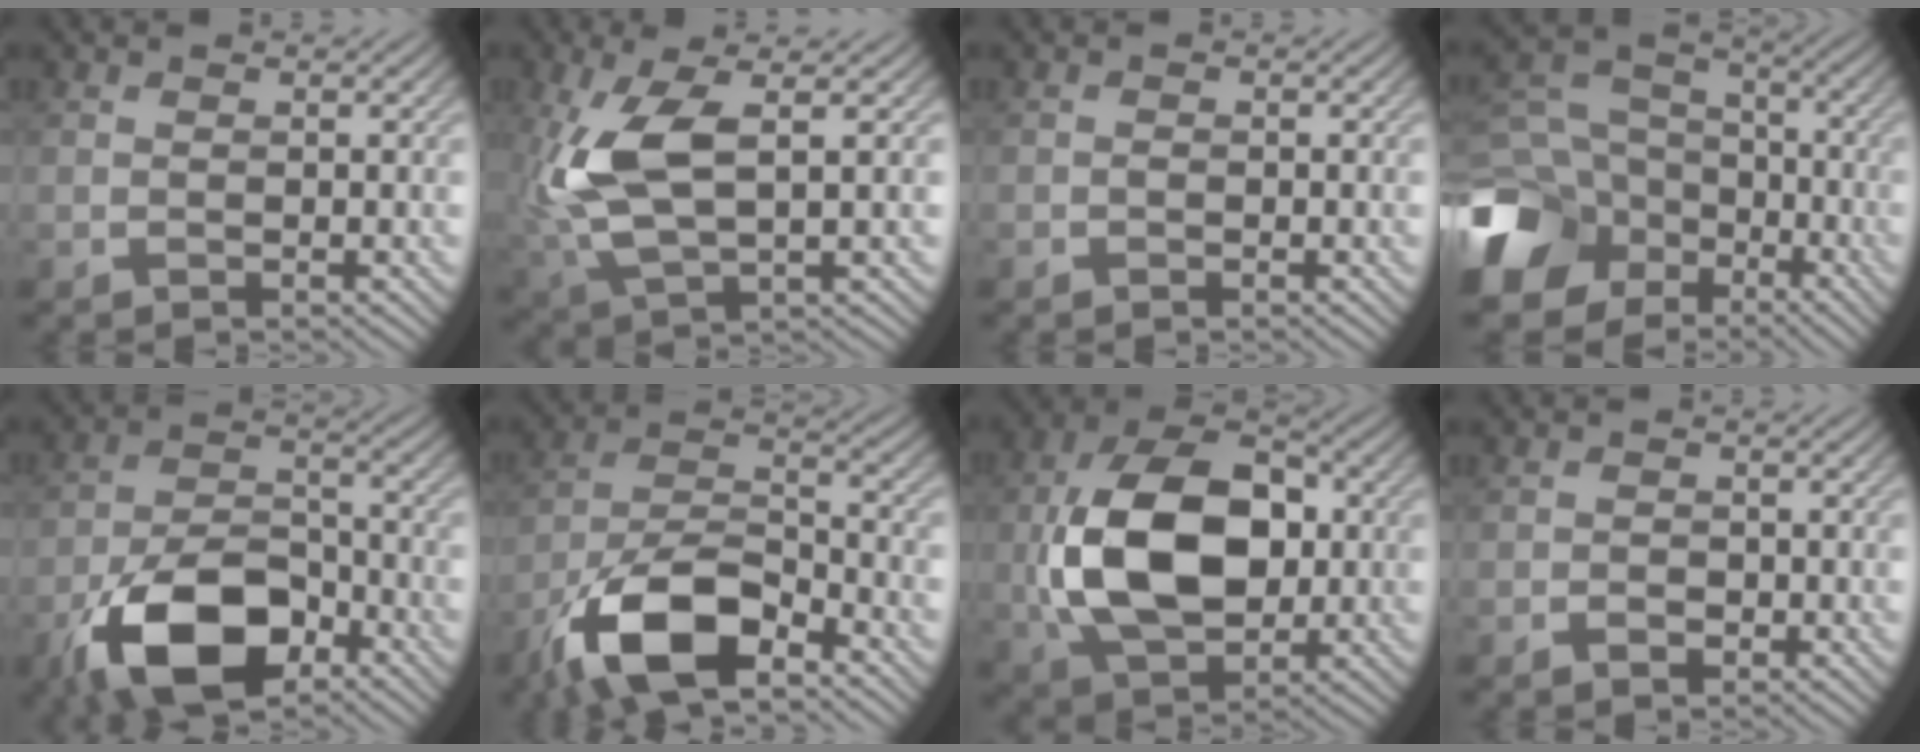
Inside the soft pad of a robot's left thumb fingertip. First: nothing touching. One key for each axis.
{"total": 9.9, "fx": 1.5, "fy": 3.8, "fz": 9.0, "tx": -0.213, "ty": 0.000, "tz": 0.030}
{"total": 0.6, "fx": -0.3, "fy": 0.4, "fz": 0.3, "tx": -0.004, "ty": 0.000, "tz": -0.007}
{"total": 14.9, "fx": -7.4, "fy": 11.4, "fz": 6.2, "tx": -0.211, "ty": -0.029, "tz": -0.126}
{"total": 13.0, "fx": -7.3, "fy": 6.7, "fz": 8.5, "tx": -0.172, "ty": -0.010, "tz": -0.142}
{"total": 12.7, "fx": -7.9, "fy": 5.2, "fz": 8.5, "tx": -0.163, "ty": -0.006, "tz": -0.165}
{"total": 14.7, "fx": -0.3, "fy": 9.5, "fz": 11.2, "tx": -0.230, "ty": 0.010, "tz": -0.013}
{"total": 1.4, "fx": -0.6, "fy": 1.0, "fz": 0.7, "tx": -0.009, "ty": -0.004, "tz": -0.012}